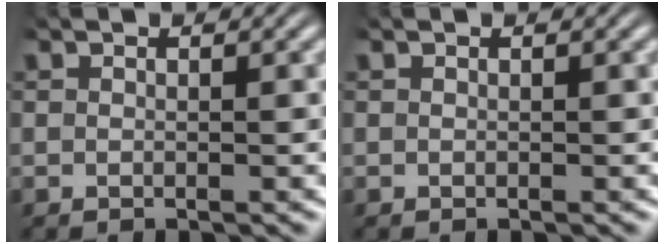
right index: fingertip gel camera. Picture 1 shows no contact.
{"total": 0.0}